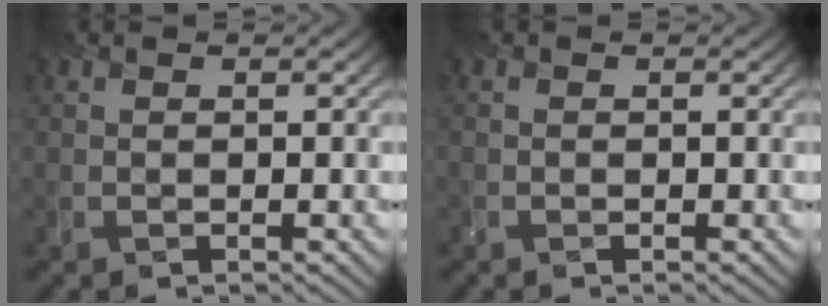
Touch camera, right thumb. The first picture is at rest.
{"total": 0.0}